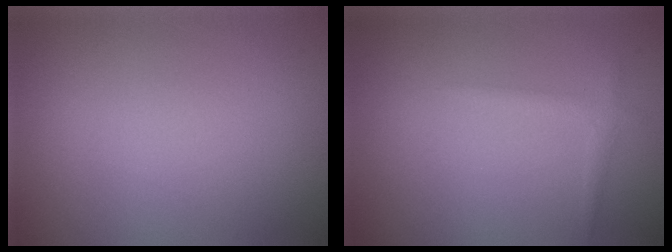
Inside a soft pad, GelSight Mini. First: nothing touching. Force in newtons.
{"total": 1.1, "press": 1.1, "slide": 0.1}